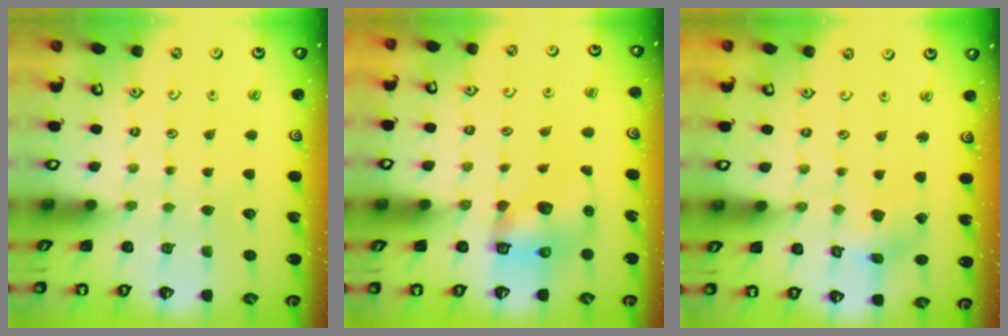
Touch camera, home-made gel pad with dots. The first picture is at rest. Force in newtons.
{"total": 8.0, "press": 7.9, "slide": 1.2}
{"total": 3.3, "press": 3.3, "slide": 0.5}